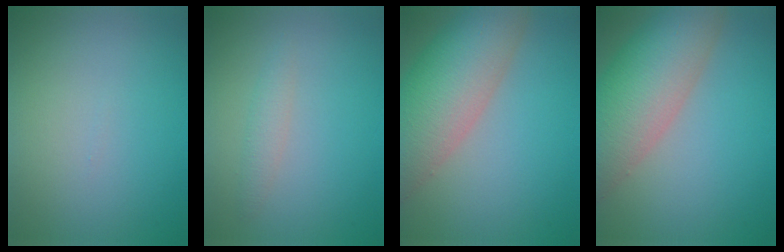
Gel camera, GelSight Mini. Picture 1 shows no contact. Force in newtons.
{"total": 1.4, "press": 1.4, "slide": 0.0}
{"total": 10.0, "press": 10.0, "slide": 0.7}
{"total": 10.0, "press": 10.0, "slide": 0.7}